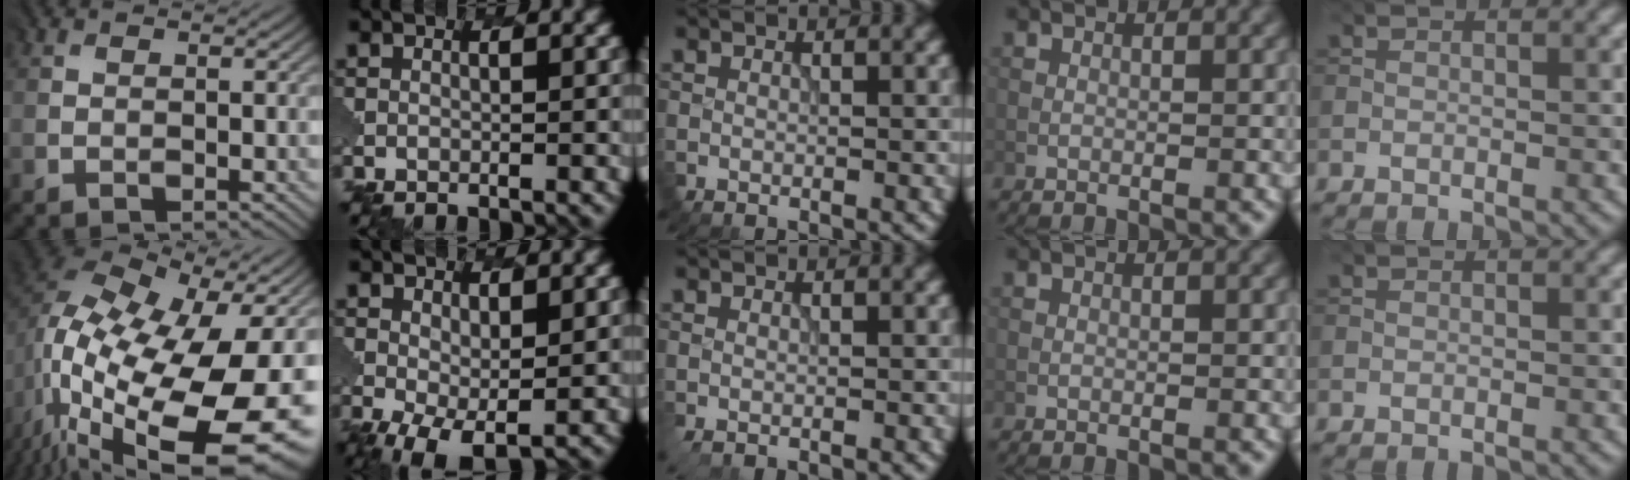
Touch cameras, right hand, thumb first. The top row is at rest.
{"thumb": {"total": 18.7, "force": [-4.2, 11.1, 14.4], "torque": [-0.284, -0.037, -0.059]}, "index": {"total": 3.9, "force": [-0.2, 2.0, 3.3], "torque": [-0.073, -0.010, -0.001]}, "middle": {"total": 0.6, "force": [0.2, 0.1, 0.6], "torque": [-0.013, 0.002, 0.002]}}